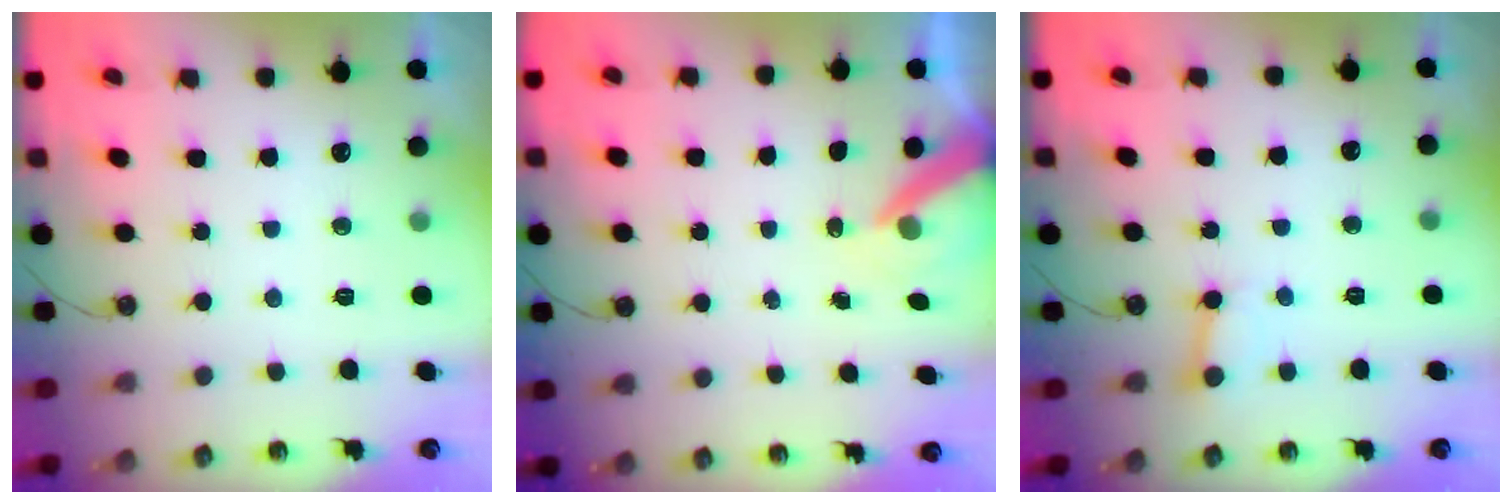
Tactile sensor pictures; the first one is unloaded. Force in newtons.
{"total": 7.7, "press": 7.7, "slide": 0.7}
{"total": 2.7, "press": 2.7, "slide": 0.3}